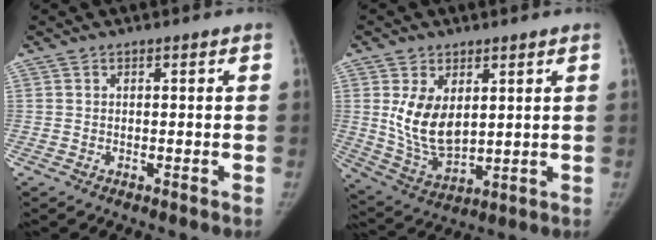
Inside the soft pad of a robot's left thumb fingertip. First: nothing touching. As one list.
[{"total": 11.1, "force": [2.6, 6.7, 8.4], "torque": [-0.136, -0.024, 0.067]}]